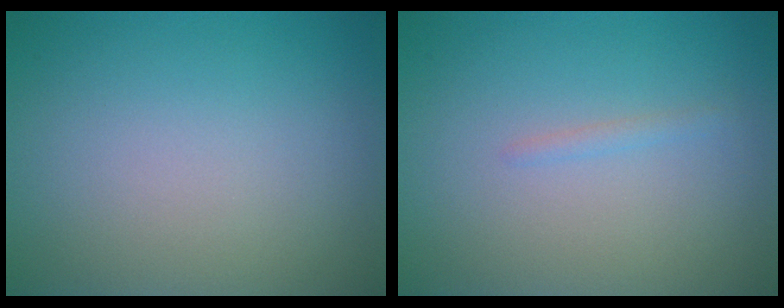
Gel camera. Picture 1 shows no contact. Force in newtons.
{"total": 0.7, "press": 0.7, "slide": 0.1}